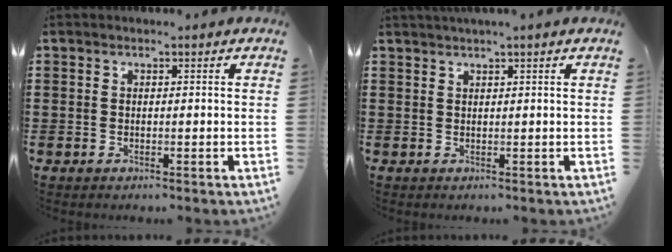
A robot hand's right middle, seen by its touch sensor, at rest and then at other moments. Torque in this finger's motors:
{"motor_torque": [0.62, -0.55, 0.48, 0.10]}